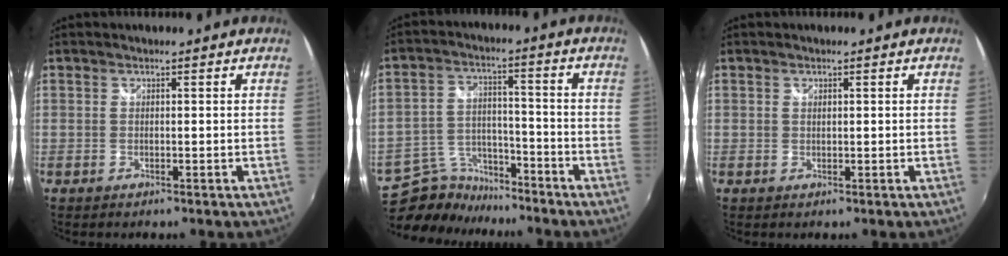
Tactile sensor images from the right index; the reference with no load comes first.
{"total": 11.7, "force": [-10.5, 4.6, 2.4], "torque": [-0.071, 0.023, -0.178]}
{"total": 0.6, "force": [0.3, 0.4, 0.3], "torque": [-0.003, 0.000, 0.006]}